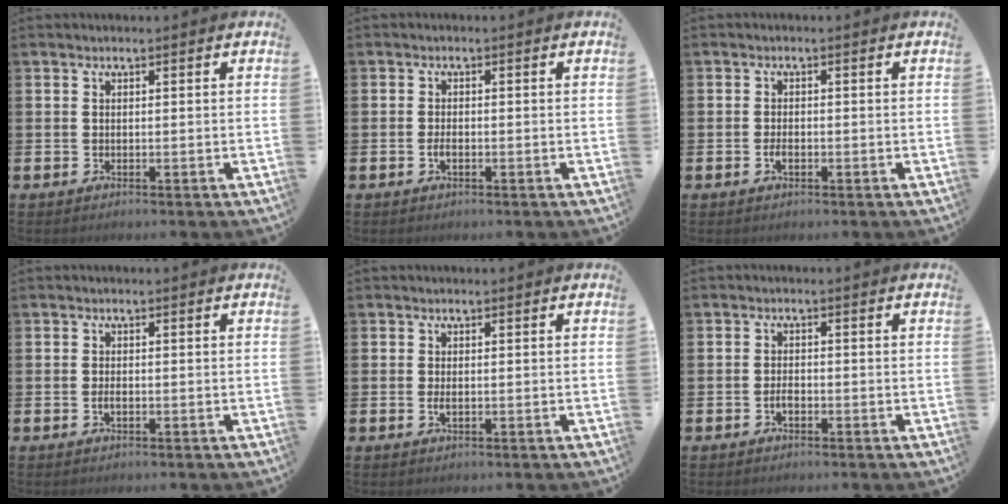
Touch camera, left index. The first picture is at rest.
{"total": 1.4, "force": [-0.5, 0.7, 1.1], "torque": [-0.028, 0.003, -0.009]}
{"total": 1.5, "force": [-0.6, 0.7, 1.1], "torque": [-0.028, 0.002, -0.010]}
{"total": 1.1, "force": [-0.3, 0.5, 0.9], "torque": [-0.024, 0.003, -0.005]}
{"total": 1.3, "force": [-0.1, 0.5, 1.2], "torque": [-0.022, 0.001, -0.004]}
{"total": 1.6, "force": [-0.8, 0.8, 1.1], "torque": [-0.029, 0.004, -0.014]}